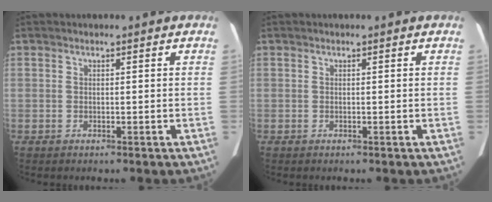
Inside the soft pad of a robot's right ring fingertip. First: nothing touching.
{"total": 0.0}